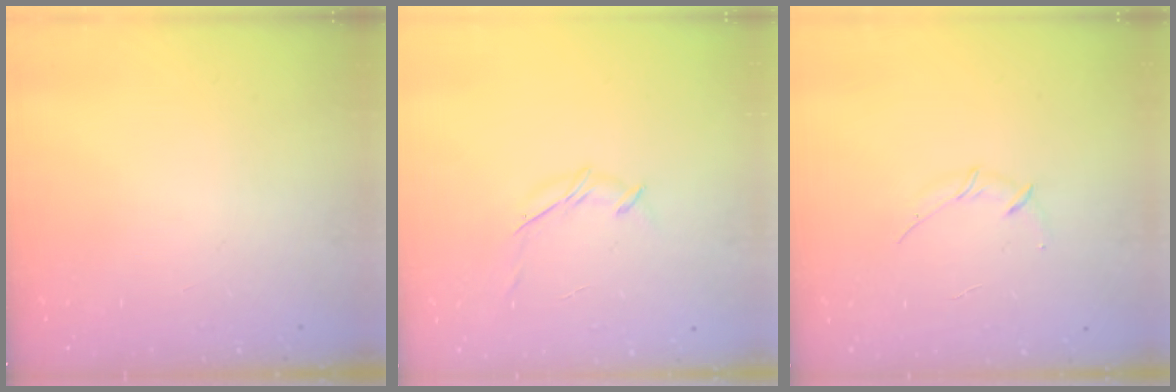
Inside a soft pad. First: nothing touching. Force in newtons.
{"total": 4.7, "press": 4.5, "slide": 1.1}
{"total": 3.0, "press": 2.9, "slide": 0.8}